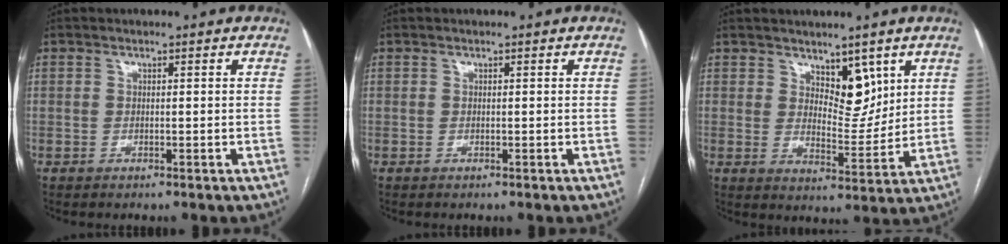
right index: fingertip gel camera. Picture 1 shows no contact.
{"total": 0.0}
{"total": 6.4, "force": [3.7, 3.1, 4.1], "torque": [-0.059, -0.009, 0.066]}